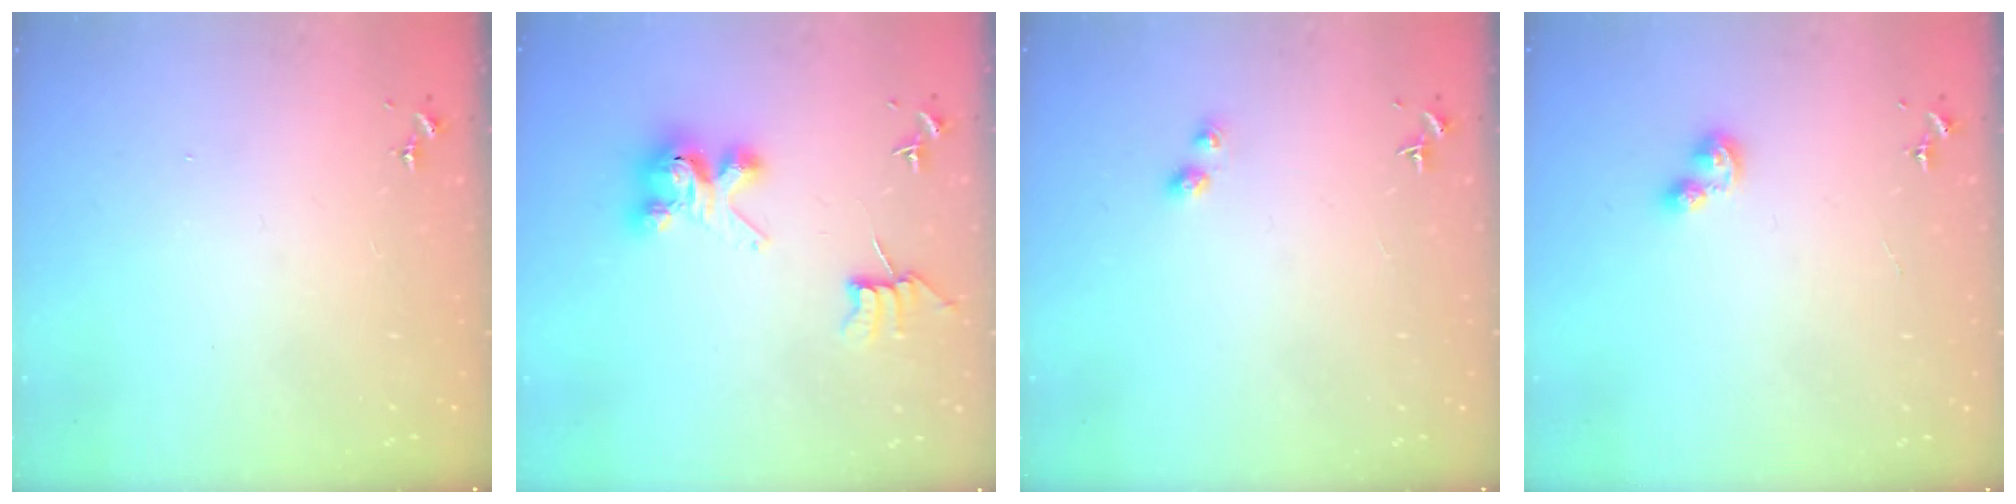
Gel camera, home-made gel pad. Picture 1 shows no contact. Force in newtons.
{"total": 8.0, "press": 8.0, "slide": 0.4}
{"total": 2.9, "press": 2.9, "slide": 0.5}
{"total": 3.7, "press": 3.7, "slide": 0.6}